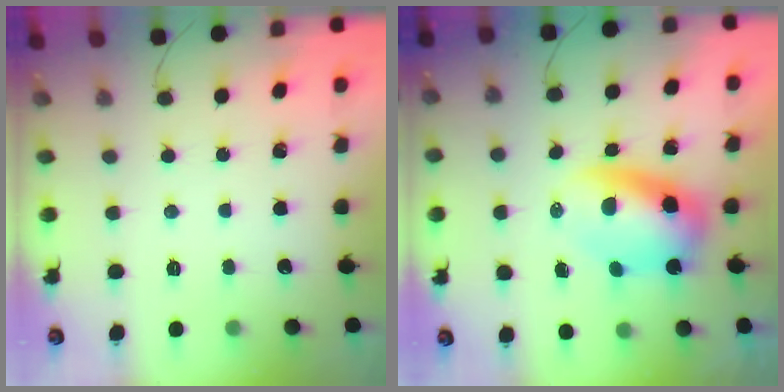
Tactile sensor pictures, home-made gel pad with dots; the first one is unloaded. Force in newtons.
{"total": 8.9, "press": 8.7, "slide": 1.9}